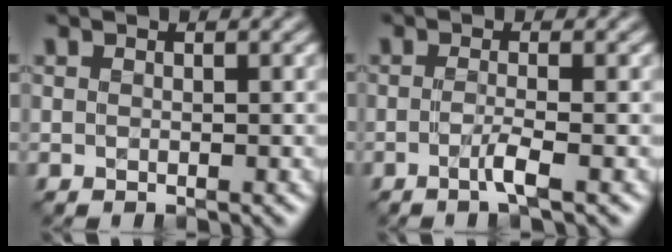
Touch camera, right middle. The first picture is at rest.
{"total": 2.0, "force": [-1.1, 0.3, 1.7], "torque": [-0.025, -0.002, -0.023]}